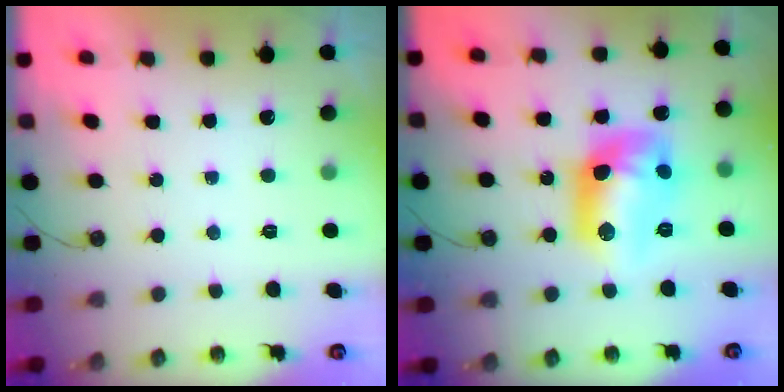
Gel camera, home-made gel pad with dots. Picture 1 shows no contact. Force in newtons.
{"total": 13.7, "press": 13.7, "slide": 1.1}